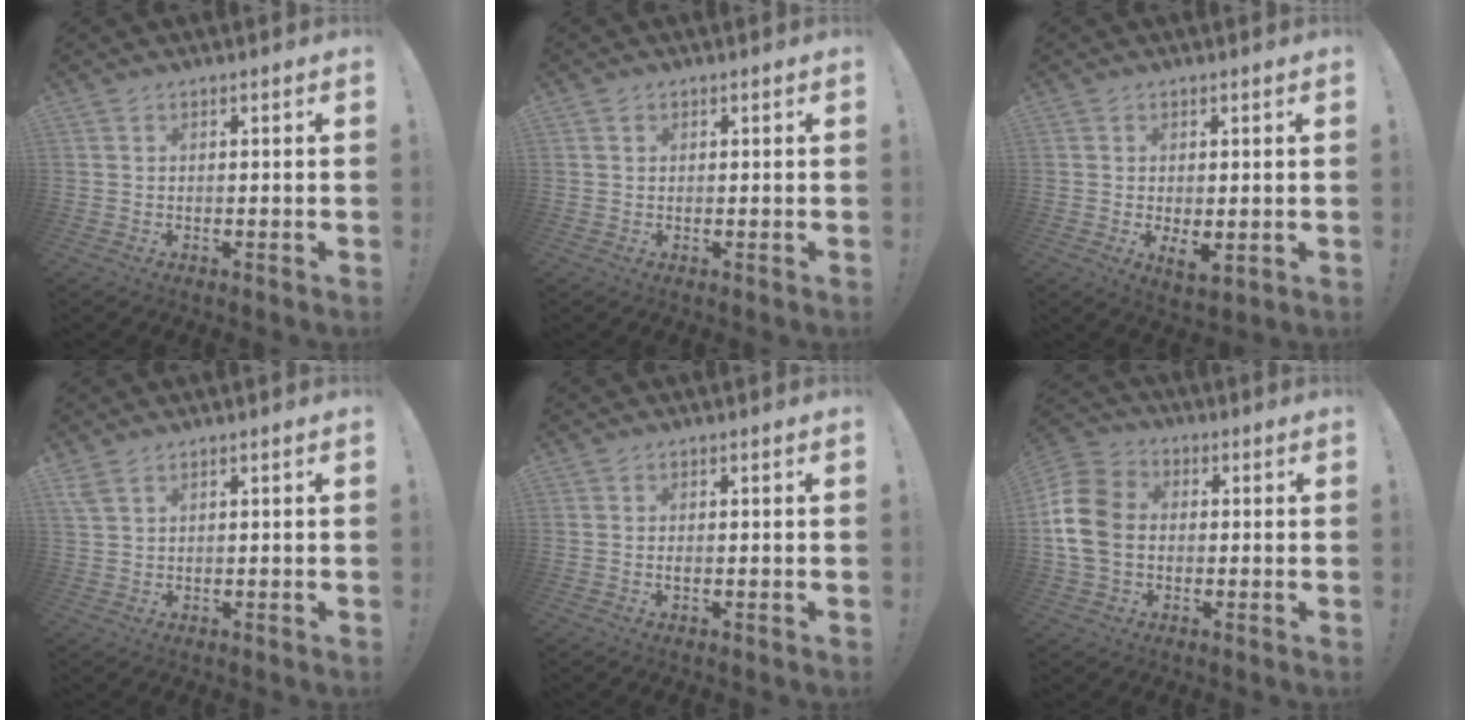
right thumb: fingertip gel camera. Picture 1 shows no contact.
{"total": 0.8, "force": [0.4, 0.7, 0.1], "torque": [0.003, 0.000, 0.007]}
{"total": 4.1, "force": [0.2, 2.2, 3.4], "torque": [-0.040, -0.009, 0.005]}
{"total": 2.6, "force": [1.6, 1.0, 1.8], "torque": [-0.042, -0.003, 0.033]}
{"total": 0.6, "force": [-0.3, 0.2, 0.5], "torque": [-0.004, -0.003, -0.007]}
{"total": 13.6, "force": [-0.2, 10.6, 8.5], "torque": [-0.168, 0.019, -0.001]}